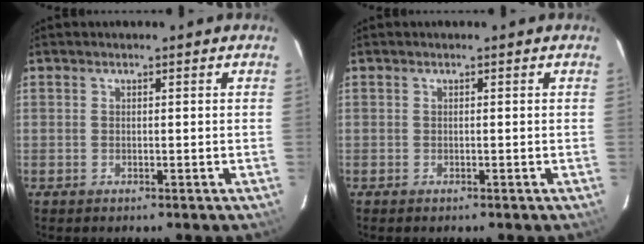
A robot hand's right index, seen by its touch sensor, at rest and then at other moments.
{"total": 0.0}